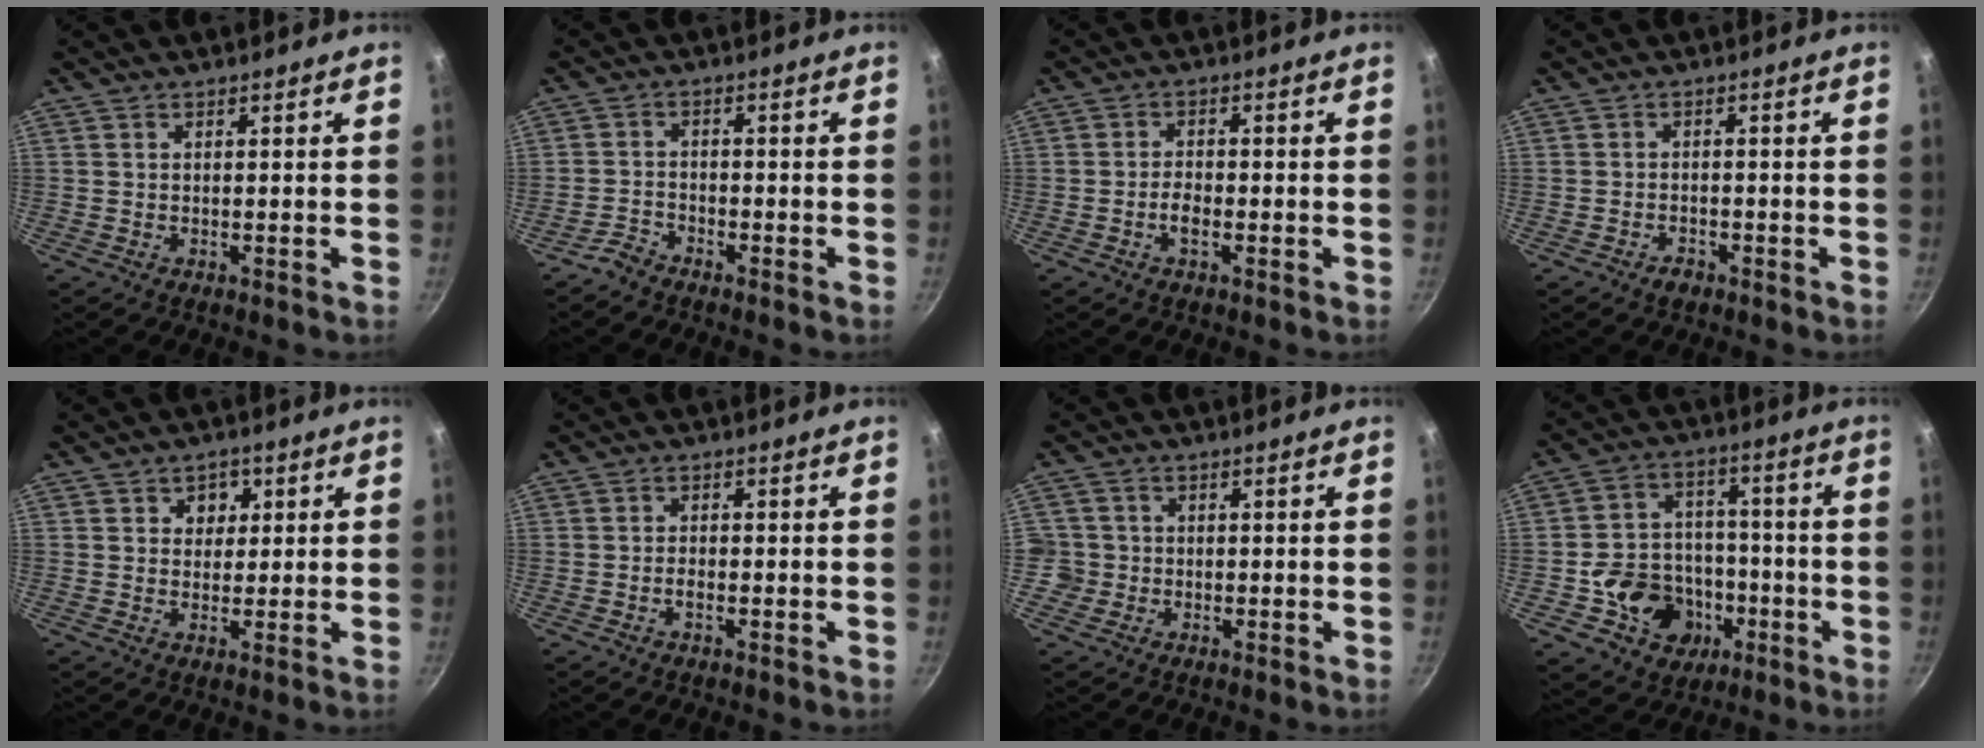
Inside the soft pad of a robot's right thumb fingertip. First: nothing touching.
{"total": 2.8, "force": [-2.5, 1.0, 0.7], "torque": [-0.015, 0.023, -0.053]}
{"total": 2.9, "force": [-1.1, 1.4, 2.3], "torque": [-0.042, 0.012, -0.025]}
{"total": 2.2, "force": [-1.6, 1.2, 0.9], "torque": [-0.012, 0.018, -0.023]}
{"total": 3.7, "force": [1.3, 3.1, 1.4], "torque": [0.008, -0.006, 0.017]}
{"total": 1.5, "force": [-0.6, 0.6, 1.2], "torque": [-0.028, 0.005, -0.016]}
{"total": 3.9, "force": [-0.7, 3.8, 0.6], "torque": [0.009, 0.014, -0.014]}
{"total": 14.5, "force": [-4.5, 12.2, 6.2], "torque": [-0.065, 0.042, -0.066]}